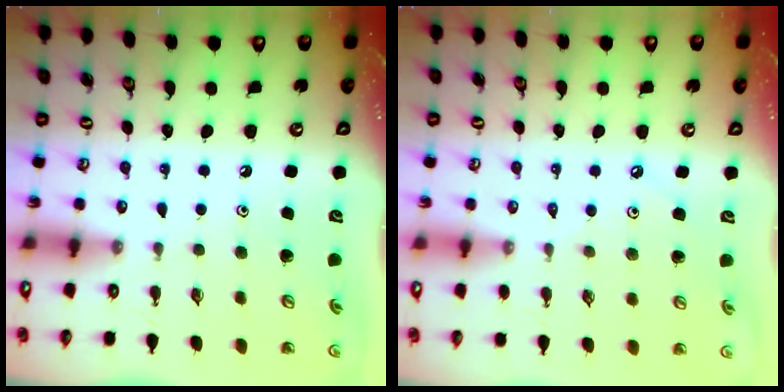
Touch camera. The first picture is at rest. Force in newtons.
{"total": 2.0, "press": 1.9, "slide": 0.4}